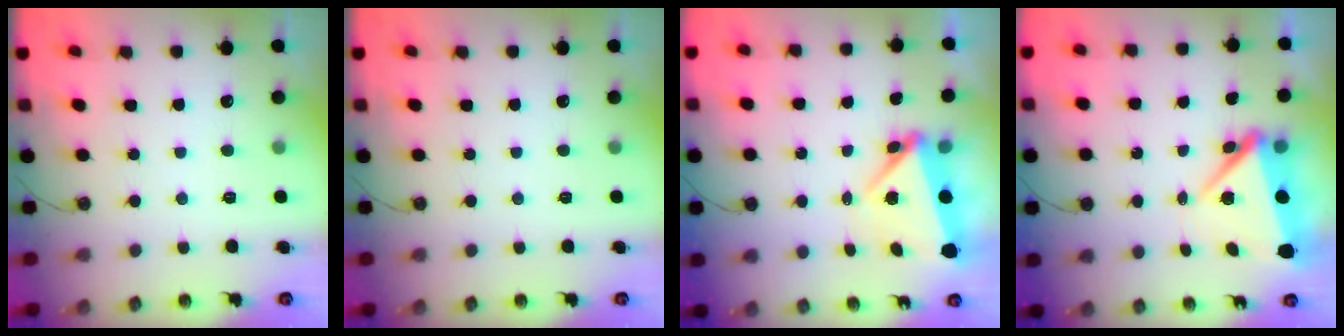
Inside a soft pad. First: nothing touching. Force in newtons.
{"total": 0.0}
{"total": 6.3, "press": 6.2, "slide": 0.9}
{"total": 7.1, "press": 7.0, "slide": 0.9}